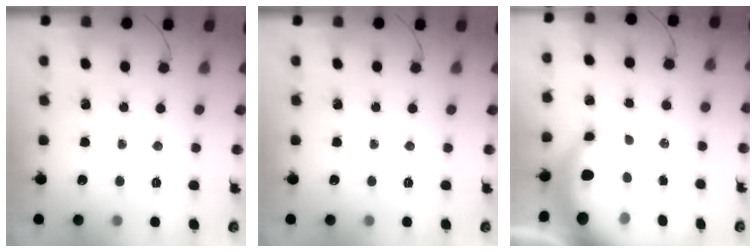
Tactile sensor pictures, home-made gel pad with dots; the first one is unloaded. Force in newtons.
{"total": 0.0}
{"total": 13.5, "press": 13.2, "slide": 2.8}